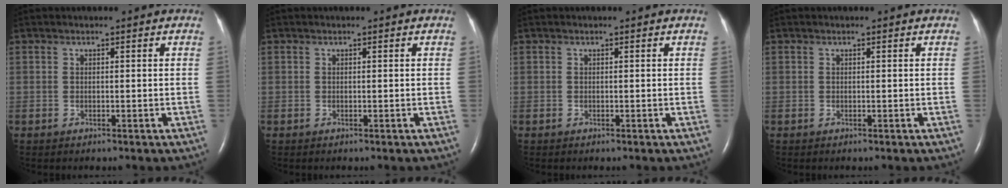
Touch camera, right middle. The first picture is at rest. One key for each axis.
{"total": 0.0}
{"total": 0.0}
{"total": 0.0}